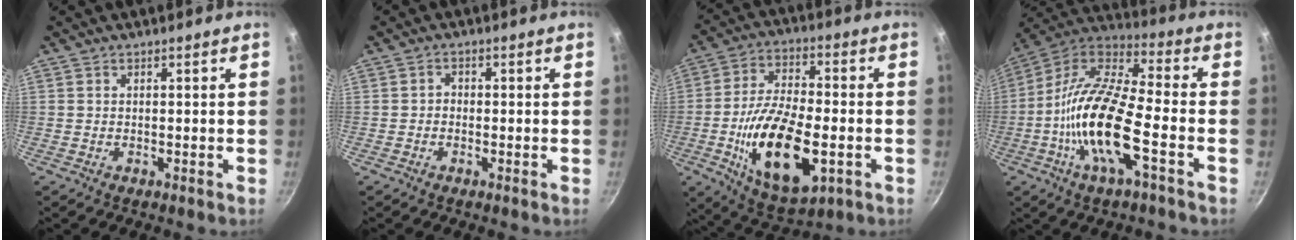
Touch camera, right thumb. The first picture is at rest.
{"total": 1.4, "force": [-0.4, 1.1, 0.6], "torque": [-0.007, 0.007, -0.010]}
{"total": 19.8, "force": [-5.0, 9.2, 16.9], "torque": [-0.290, 0.016, -0.079]}
{"total": 18.8, "force": [-5.2, 5.9, 17.1], "torque": [-0.329, 0.038, -0.121]}